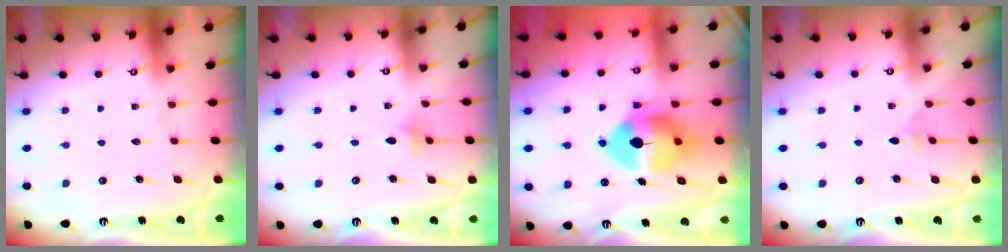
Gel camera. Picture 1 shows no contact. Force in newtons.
{"total": 2.9, "press": 2.8, "slide": 0.7}
{"total": 14.4, "press": 14.2, "slide": 2.2}
{"total": 2.2, "press": 2.2, "slide": 0.6}